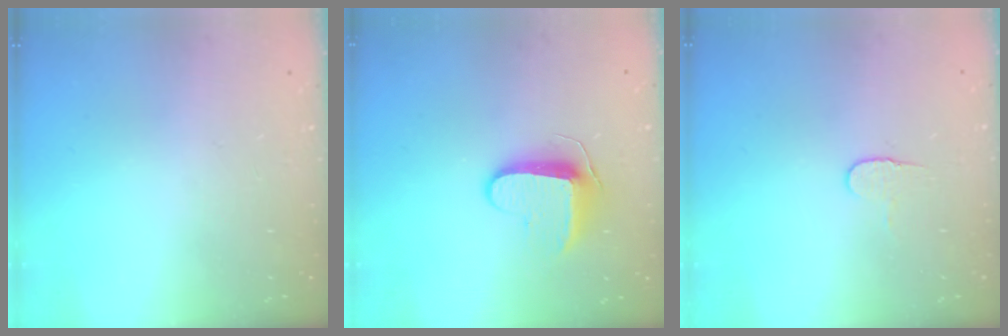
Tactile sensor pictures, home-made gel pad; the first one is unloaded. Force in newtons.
{"total": 8.9, "press": 8.9, "slide": 0.2}
{"total": 5.4, "press": 5.4, "slide": 0.5}